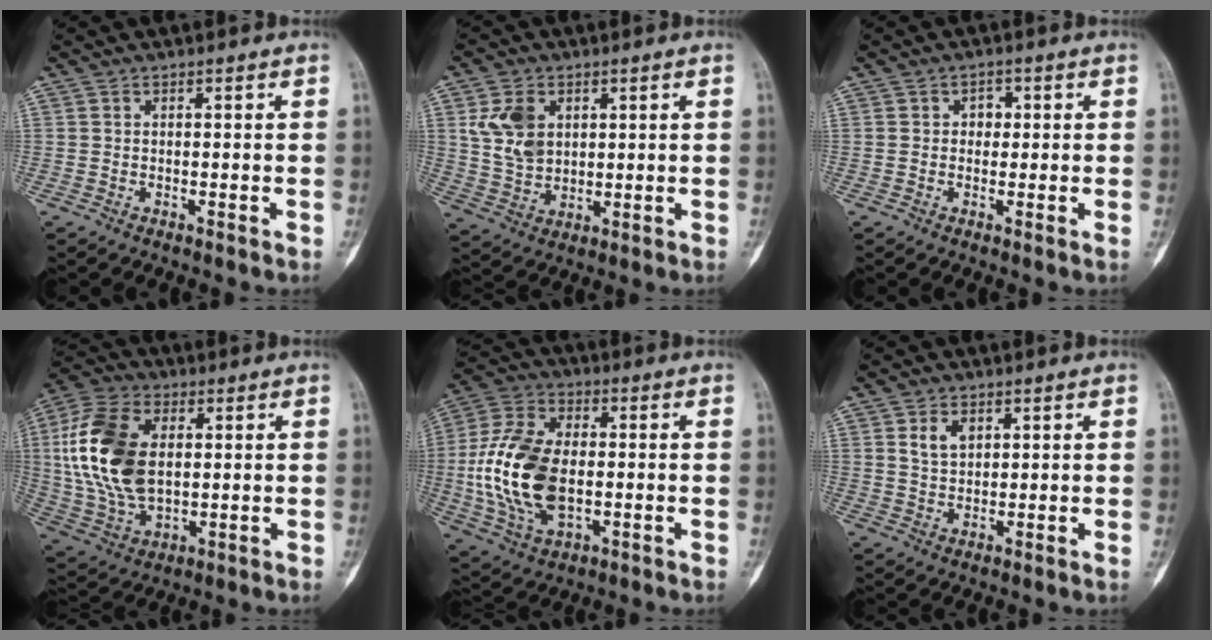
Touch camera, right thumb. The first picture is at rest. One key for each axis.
{"total": 8.8, "fx": 2.7, "fy": 6.4, "fz": 5.5, "tx": -0.087, "ty": -0.011, "tz": 0.061}
{"total": 2.2, "fx": 0.3, "fy": 1.8, "fz": 1.3, "tx": -0.003, "ty": 0.004, "tz": -0.002}
{"total": 18.9, "fx": 2.5, "fy": 11.5, "fz": 14.8, "tx": -0.299, "ty": -0.003, "tz": 0.050}
{"total": 18.8, "fx": -1.3, "fy": 11.2, "fz": 15.1, "tx": -0.303, "ty": 0.006, "tz": -0.019}
{"total": 4.0, "fx": 1.7, "fy": 2.6, "fz": 2.5, "tx": -0.034, "ty": -0.010, "tz": 0.033}